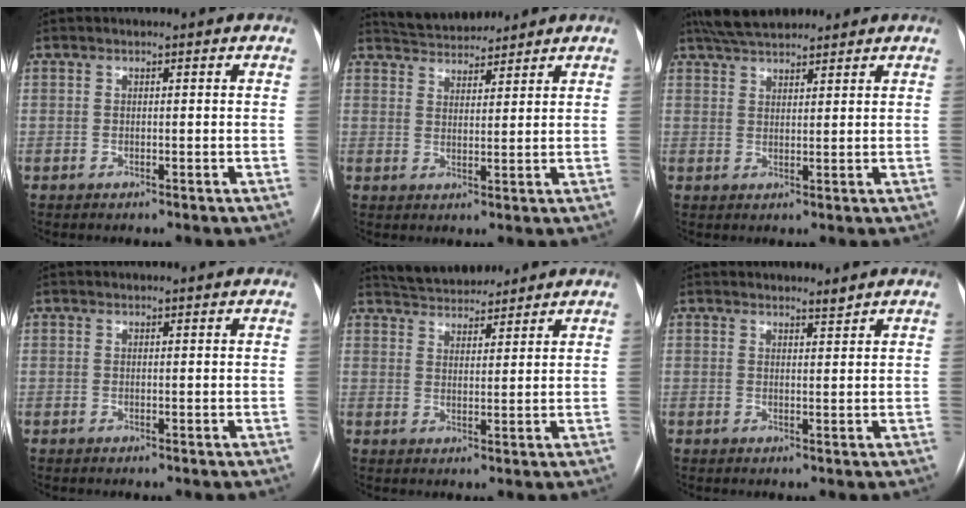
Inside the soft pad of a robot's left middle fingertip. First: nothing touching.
{"total": 6.4, "force": [6.2, 1.3, 1.0], "torque": [-0.023, 0.023, 0.102]}
{"total": 7.4, "force": [6.5, 1.8, 3.0], "torque": [-0.054, 0.032, 0.115]}
{"total": 0.0}
{"total": 7.1, "force": [6.8, 1.7, 1.4], "torque": [-0.027, 0.021, 0.111]}
{"total": 1.3, "force": [1.3, -0.2, 0.0], "torque": [-0.009, -0.005, 0.022]}